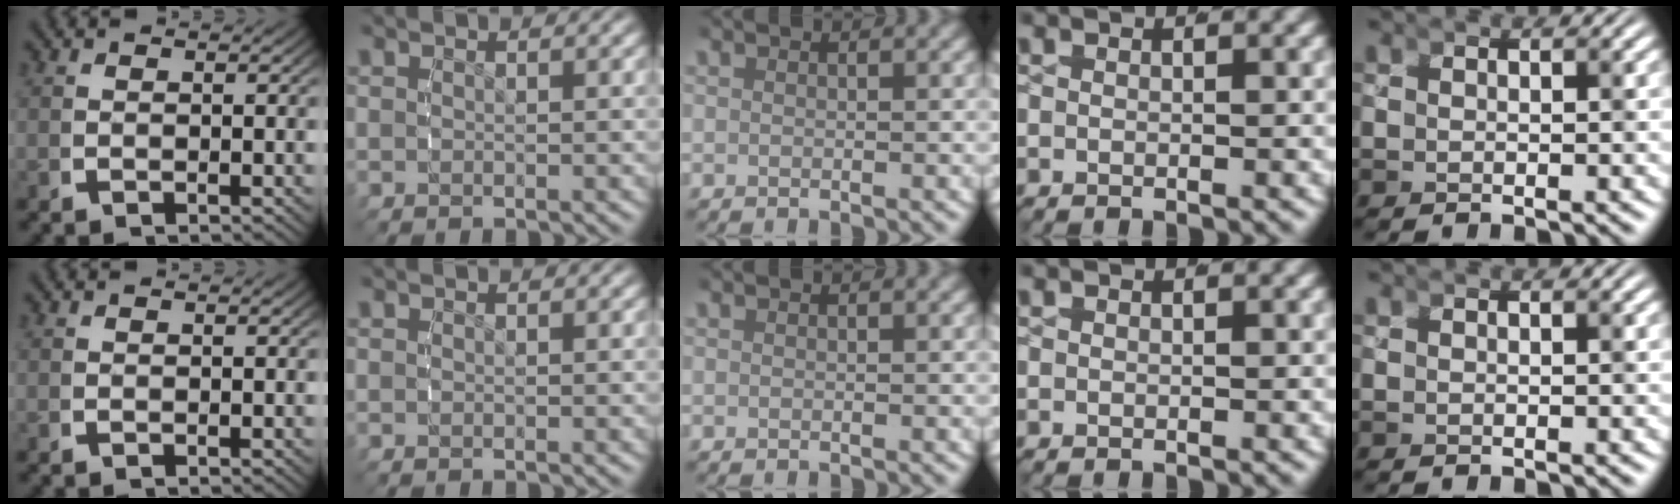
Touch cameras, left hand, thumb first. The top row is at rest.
{}